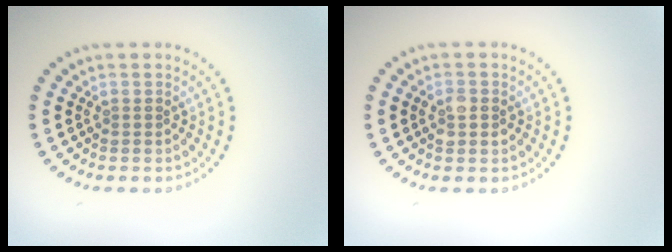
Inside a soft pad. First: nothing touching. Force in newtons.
{"total": 2.1, "press": 2.1, "slide": 0.1}